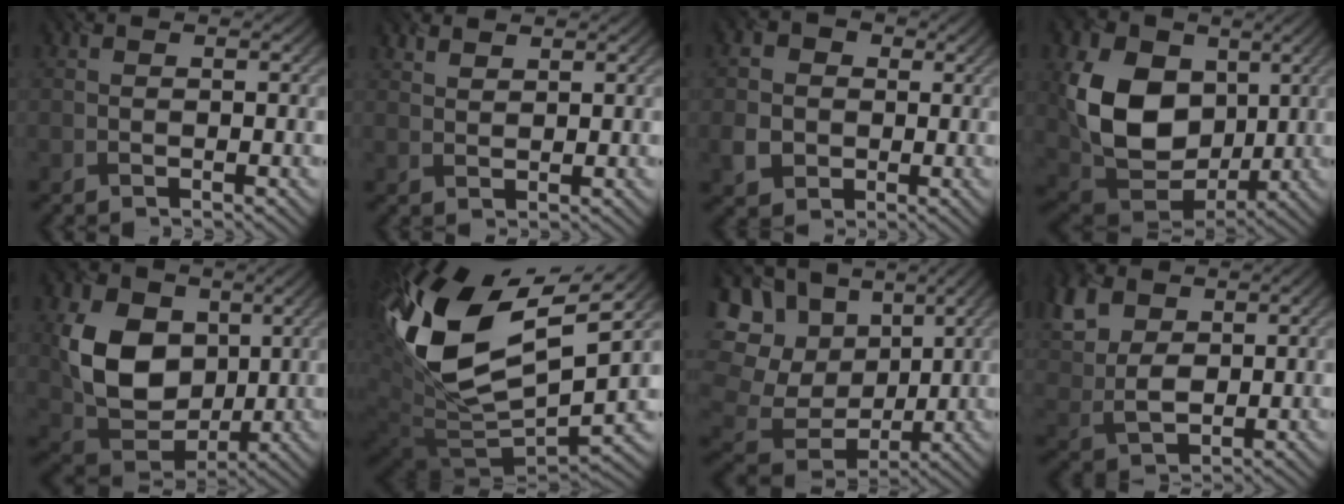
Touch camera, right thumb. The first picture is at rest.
{"total": 1.9, "force": [1.8, 0.4, 0.5], "torque": [-0.016, 0.003, 0.039]}
{"total": 4.5, "force": [-0.2, 4.0, 2.1], "torque": [-0.056, 0.006, -0.013]}
{"total": 13.8, "force": [2.5, 10.2, 9.1], "torque": [-0.212, 0.002, 0.043]}
{"total": 12.0, "force": [2.4, 8.9, 7.7], "torque": [-0.182, 0.000, 0.041]}
{"total": 17.1, "force": [6.8, 8.7, 13.1], "torque": [-0.303, 0.010, 0.122]}
{"total": 19.2, "force": [5.8, 15.5, 9.7], "torque": [-0.303, 0.025, 0.127]}
{"total": 9.0, "force": [4.1, 5.8, 5.6], "torque": [-0.156, 0.017, 0.072]}